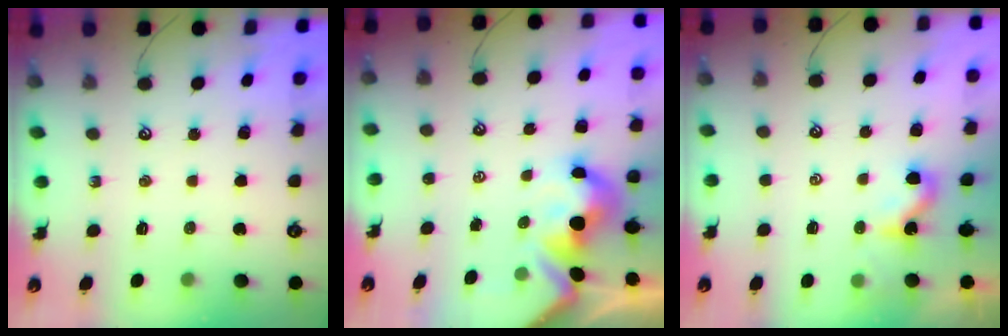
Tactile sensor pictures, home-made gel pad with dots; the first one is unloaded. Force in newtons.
{"total": 5.9, "press": 5.8, "slide": 1.1}
{"total": 0.6, "press": 0.4, "slide": 0.5}